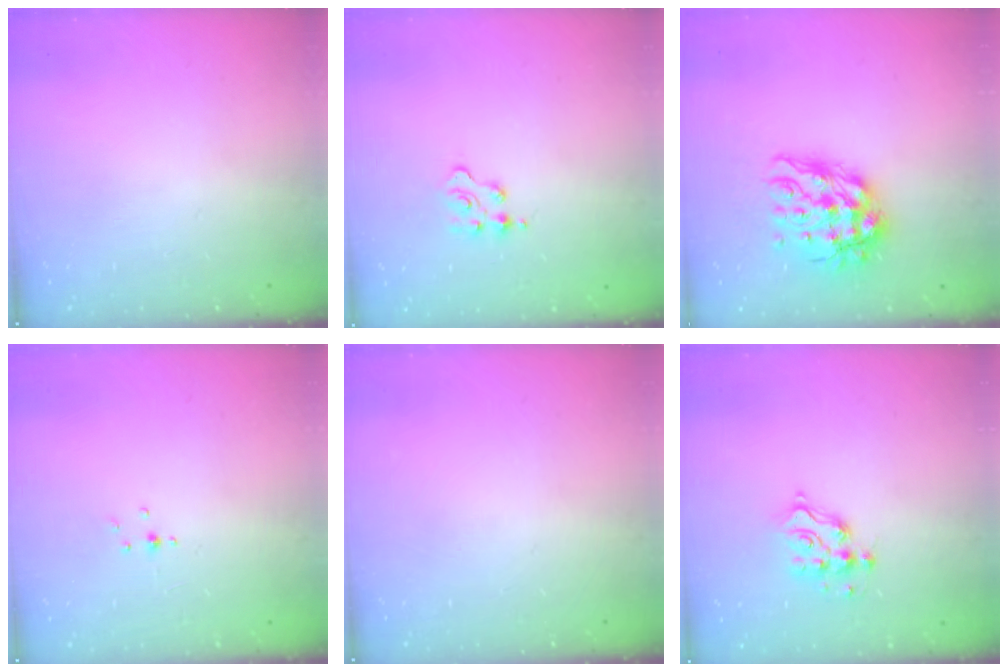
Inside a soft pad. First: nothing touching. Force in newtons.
{"total": 2.4, "press": 2.4, "slide": 0.4}
{"total": 14.3, "press": 14.2, "slide": 1.5}
{"total": 1.8, "press": 1.8, "slide": 0.2}
{"total": 0.0}
{"total": 7.3, "press": 7.2, "slide": 0.9}